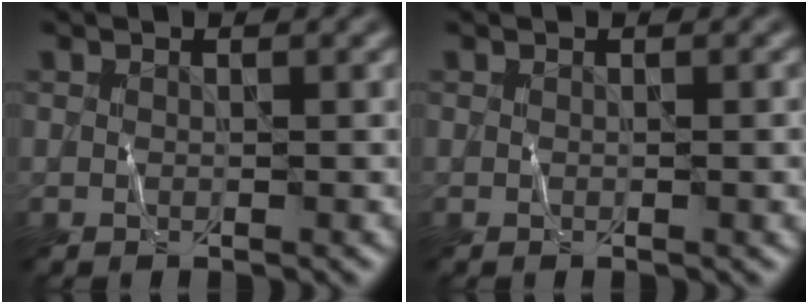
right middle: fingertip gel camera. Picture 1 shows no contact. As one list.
[{"total": 1.0, "force": [0.0, 0.2, 1.0], "torque": [-0.011, 0.000, -0.001]}]